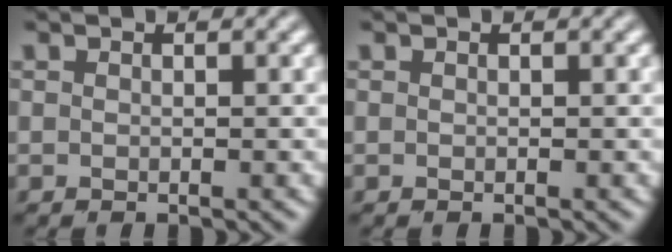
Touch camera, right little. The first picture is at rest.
{"total": 0.0}